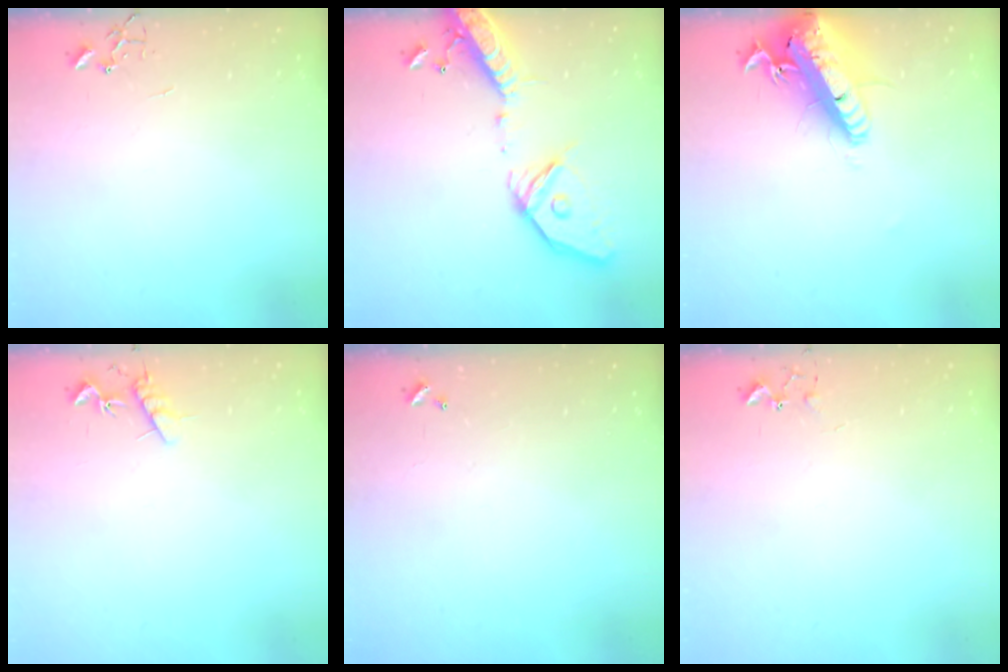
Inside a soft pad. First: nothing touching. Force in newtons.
{"total": 21.3, "press": 20.9, "slide": 4.1}
{"total": 23.1, "press": 22.6, "slide": 5.0}
{"total": 7.0, "press": 6.9, "slide": 0.6}
{"total": 0.0}
{"total": 5.8, "press": 5.7, "slide": 0.7}